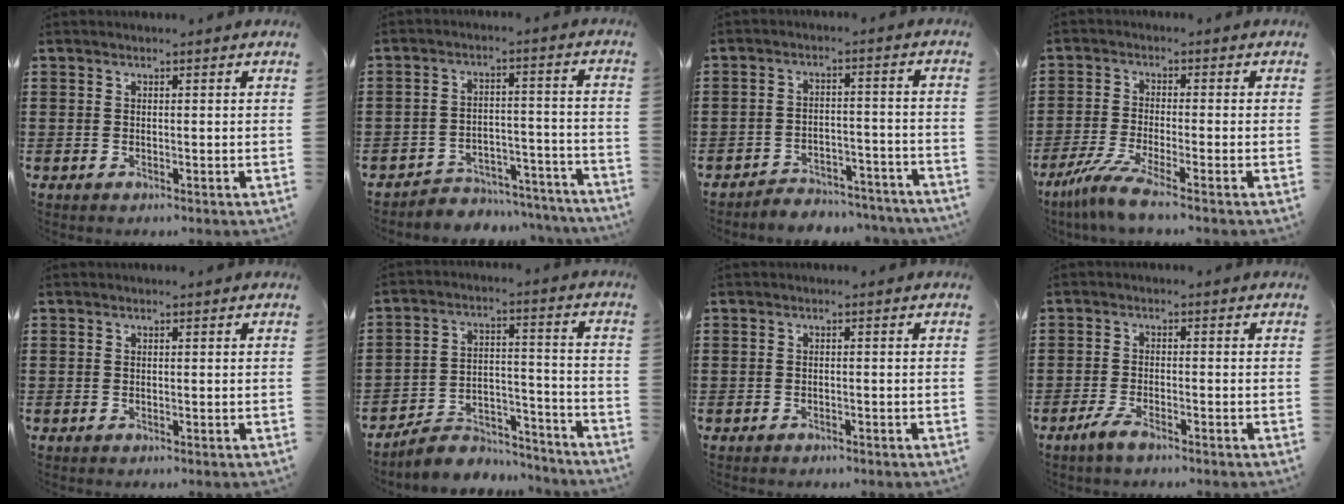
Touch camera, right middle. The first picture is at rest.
{"total": 4.7, "force": [-4.6, 1.0, 0.3], "torque": [-0.010, 0.010, -0.097]}
{"total": 4.3, "force": [-4.3, 0.6, 0.1], "torque": [-0.007, 0.007, -0.091]}
{"total": 5.4, "force": [-3.8, -0.1, 3.8], "torque": [-0.098, -0.028, -0.078]}
{"total": 0.0}
{"total": 6.8, "force": [-6.4, 1.8, 1.5], "torque": [-0.025, 0.015, -0.124]}
{"total": 0.7, "force": [-0.7, 0.2, 0.1], "torque": [-0.004, 0.000, -0.015]}
{"total": 2.7, "force": [-1.9, 0.4, 1.9], "torque": [-0.045, -0.002, -0.040]}